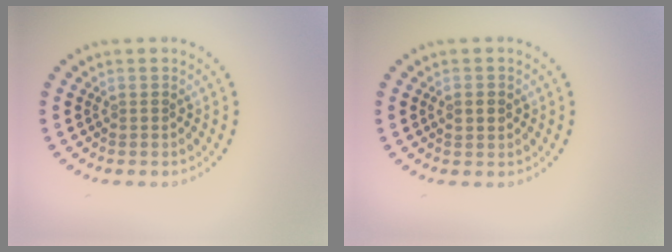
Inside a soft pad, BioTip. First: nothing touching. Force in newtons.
{"total": 1.9, "press": 1.9, "slide": 0.1}